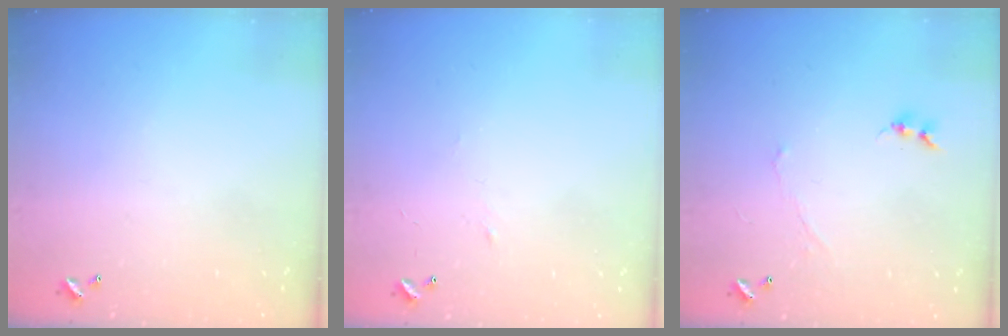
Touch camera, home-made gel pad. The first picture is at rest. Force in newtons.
{"total": 2.9, "press": 2.9, "slide": 0.4}
{"total": 1.1, "press": 0.8, "slide": 0.7}